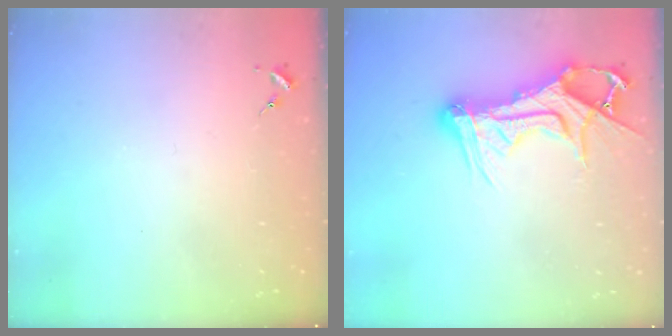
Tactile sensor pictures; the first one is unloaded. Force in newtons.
{"total": 16.2, "press": 16.2, "slide": 1.4}